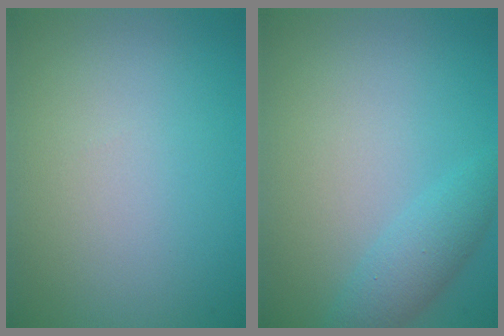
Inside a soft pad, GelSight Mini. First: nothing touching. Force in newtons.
{"total": 2.7, "press": 2.7, "slide": 0.1}